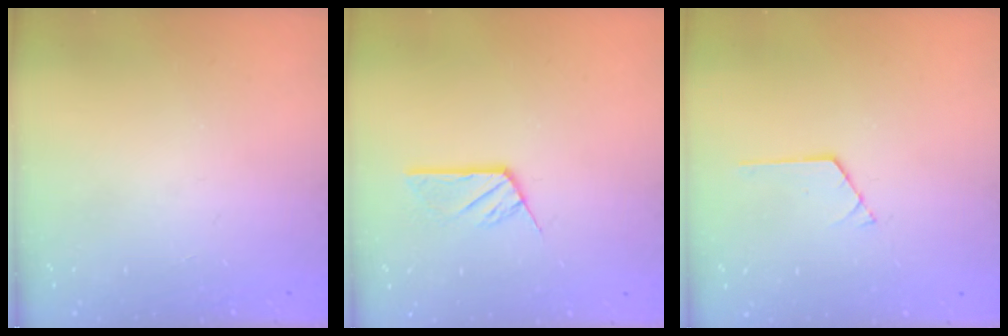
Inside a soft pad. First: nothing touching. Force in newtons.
{"total": 4.8, "press": 4.8, "slide": 0.3}
{"total": 0.9, "press": 0.9, "slide": 0.1}